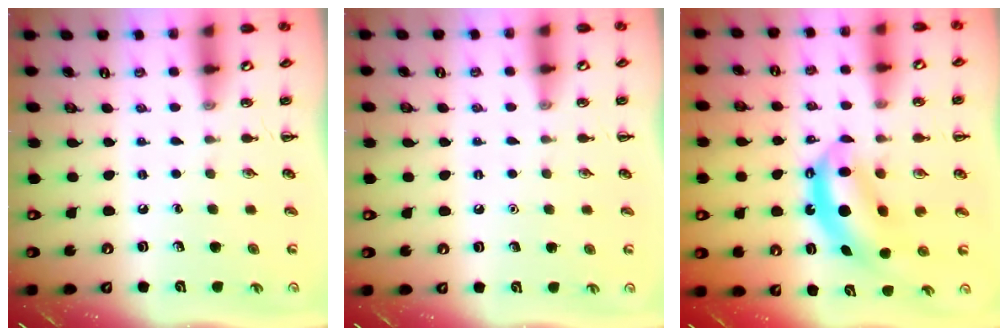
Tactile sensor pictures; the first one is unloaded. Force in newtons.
{"total": 1.6, "press": 1.6, "slide": 0.1}
{"total": 7.9, "press": 7.7, "slide": 1.8}